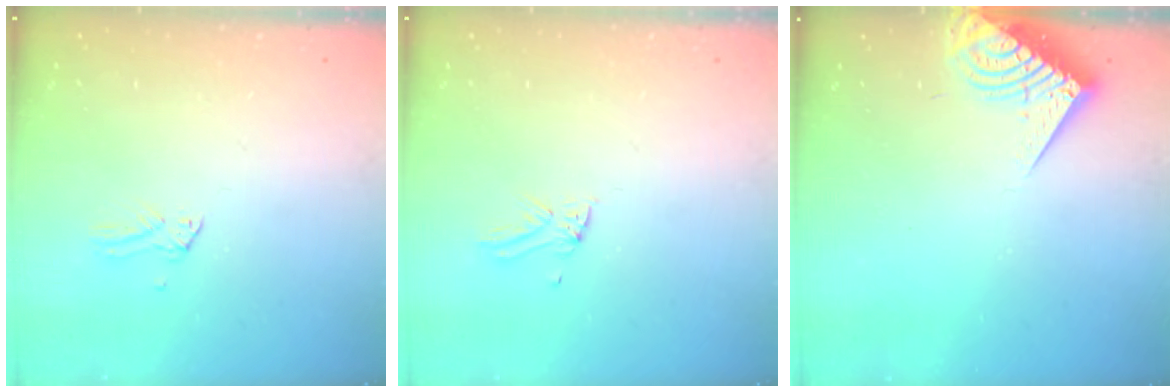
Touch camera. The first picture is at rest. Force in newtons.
{"total": 2.0, "press": 2.0, "slide": 0.1}
{"total": 9.1, "press": 9.0, "slide": 0.8}